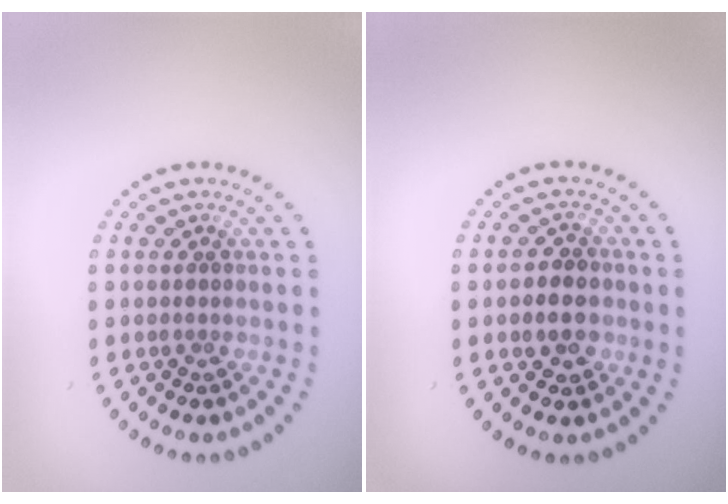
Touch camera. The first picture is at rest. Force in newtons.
{"total": 2.8, "press": 2.8, "slide": 0.6}